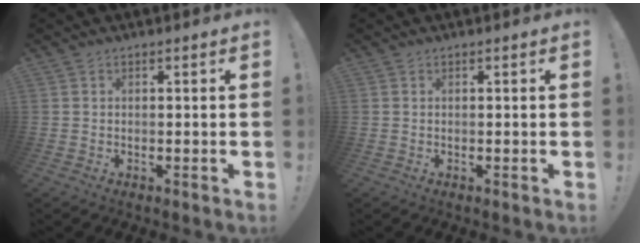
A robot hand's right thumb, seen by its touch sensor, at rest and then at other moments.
{"total": 0.0}